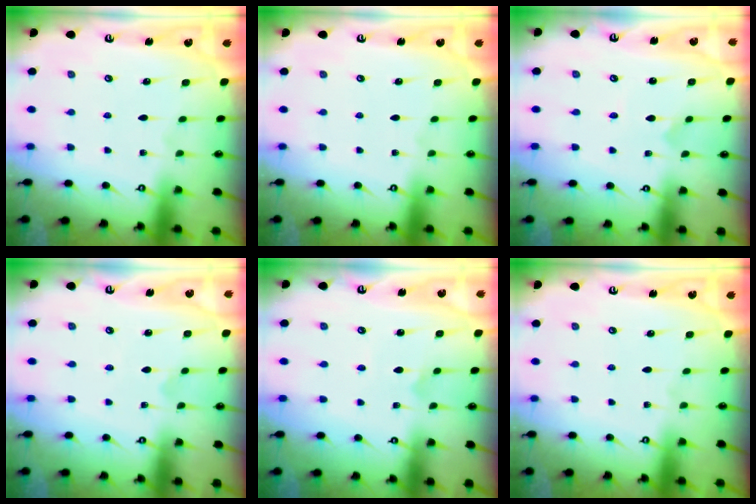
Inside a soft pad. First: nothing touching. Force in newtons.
{"total": 0.0}
{"total": 0.7, "press": 0.7, "slide": 0.0}
{"total": 1.9, "press": 1.8, "slide": 0.3}
{"total": 2.8, "press": 2.8, "slide": 0.4}
{"total": 0.0}